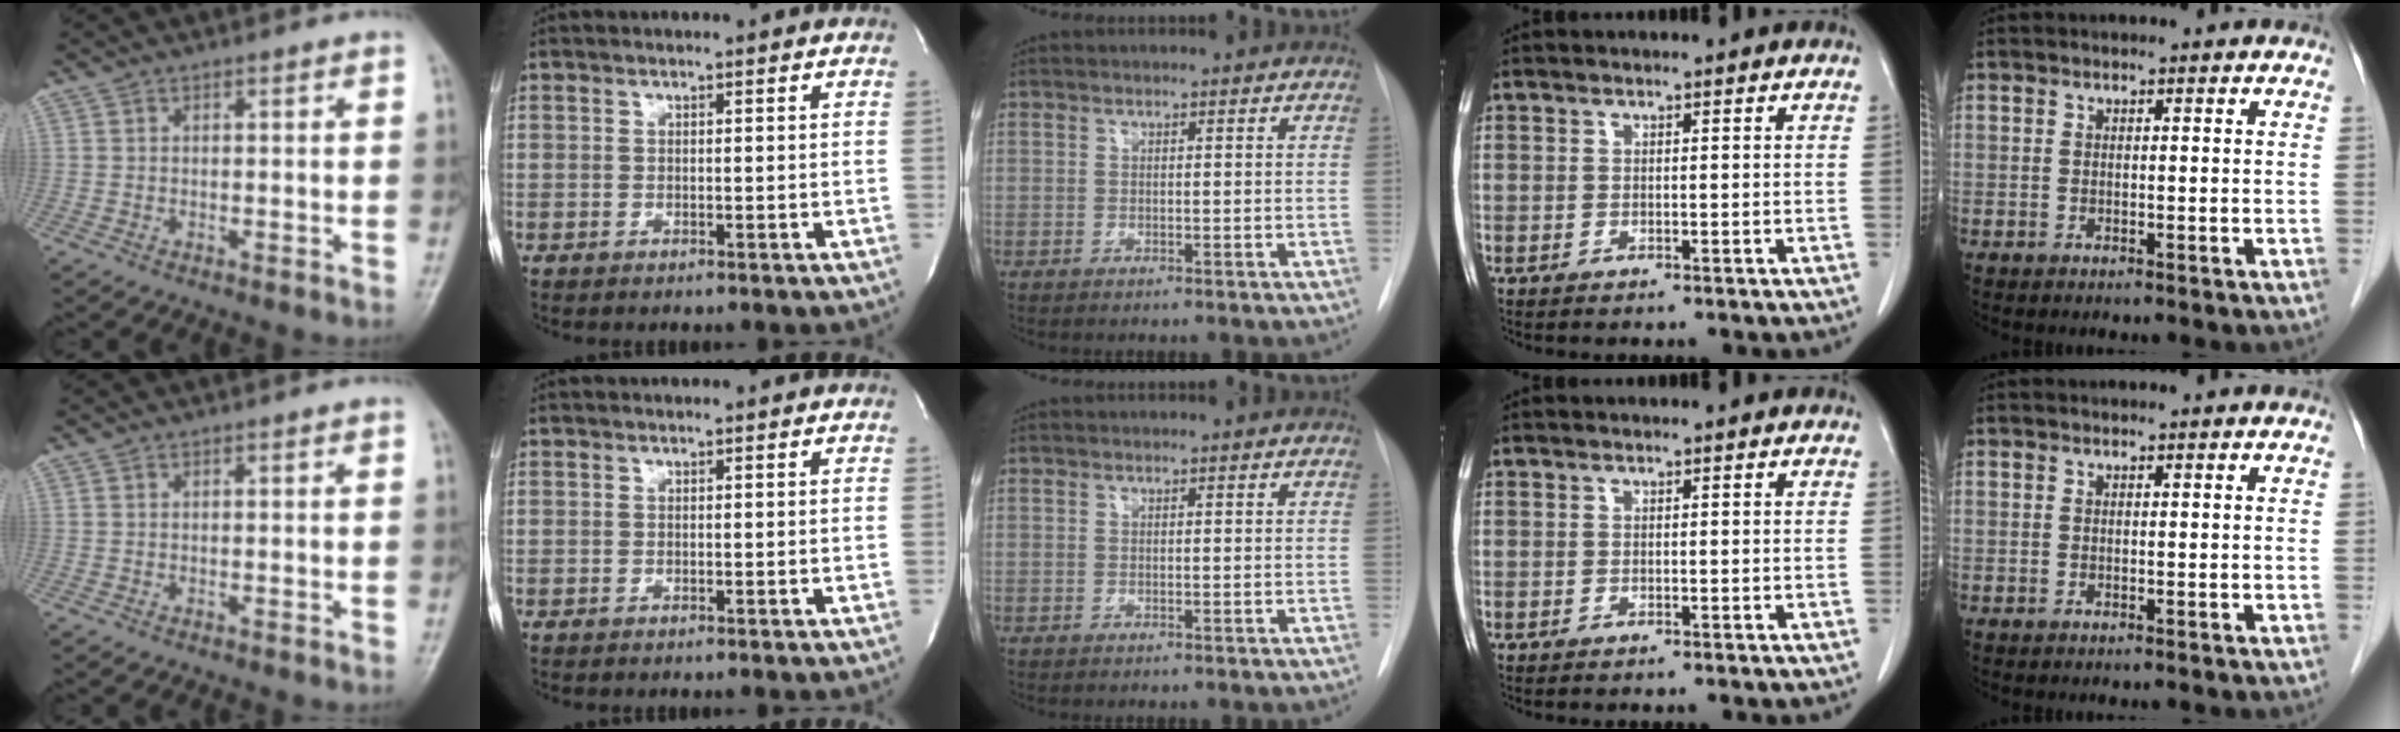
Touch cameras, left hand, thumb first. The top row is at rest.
{}